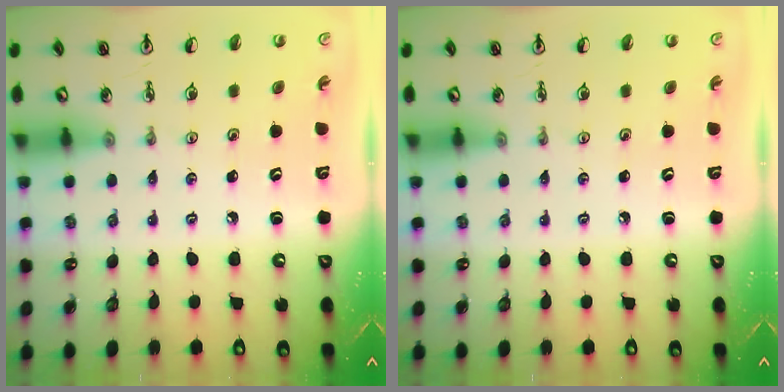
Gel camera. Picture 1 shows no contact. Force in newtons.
{"total": 0.0}